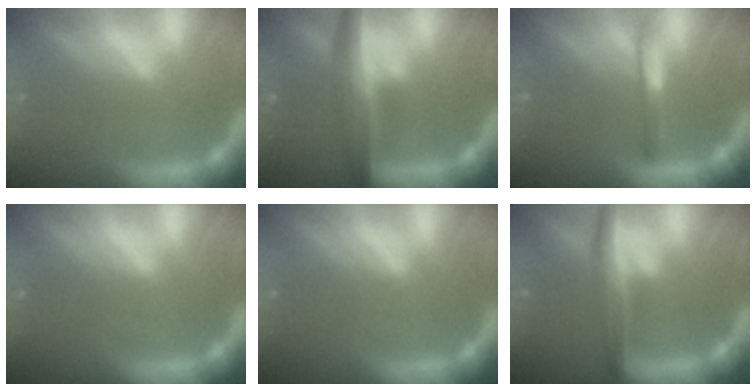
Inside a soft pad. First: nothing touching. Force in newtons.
{"total": 6.5}
{"total": 2.0}
{"total": 0.0}
{"total": 0.0}
{"total": 4.5}